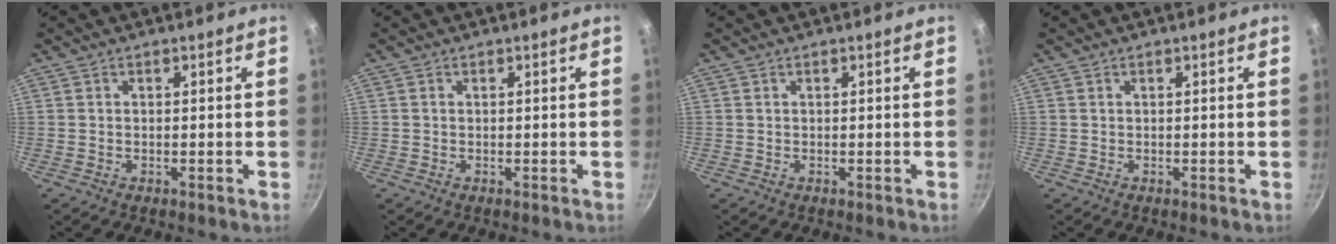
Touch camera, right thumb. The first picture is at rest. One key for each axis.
{"total": 0.0}
{"total": 0.0}
{"total": 0.0}